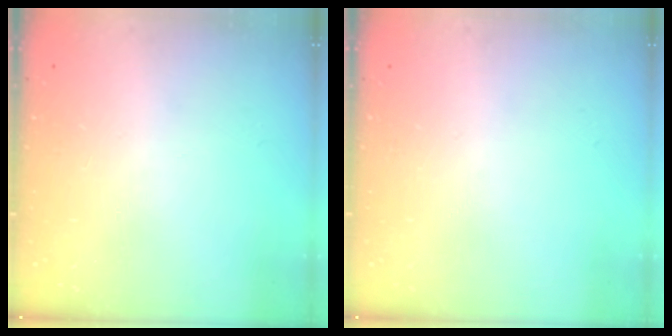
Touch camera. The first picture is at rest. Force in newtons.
{"total": 0.0}